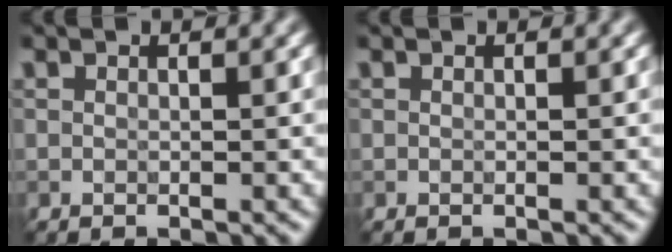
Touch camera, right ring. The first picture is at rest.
{"total": 0.0}